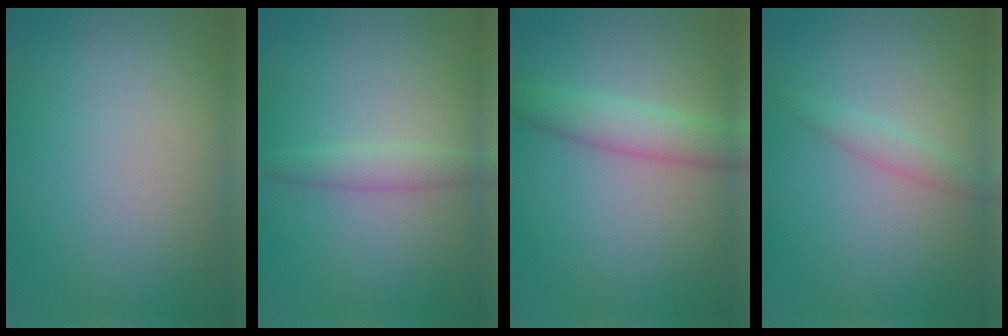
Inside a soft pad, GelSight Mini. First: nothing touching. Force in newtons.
{"total": 1.8, "press": 1.8, "slide": 0.1}
{"total": 3.5, "press": 3.5, "slide": 0.1}
{"total": 1.4, "press": 1.4, "slide": 0.1}